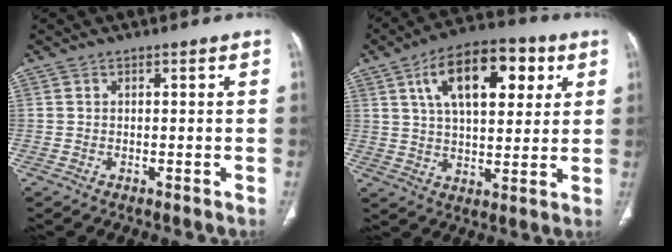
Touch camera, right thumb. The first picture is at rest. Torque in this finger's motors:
{"motor_torque": [-0.68, 2.36, 0.38, -0.24, 0.26]}